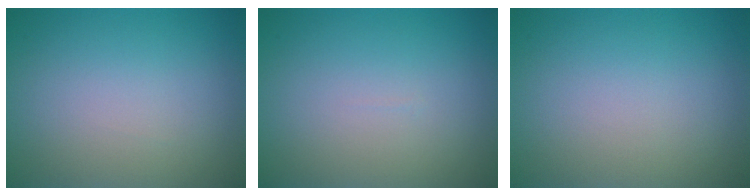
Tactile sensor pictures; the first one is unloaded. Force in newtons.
{"total": 0.0}
{"total": 0.0}